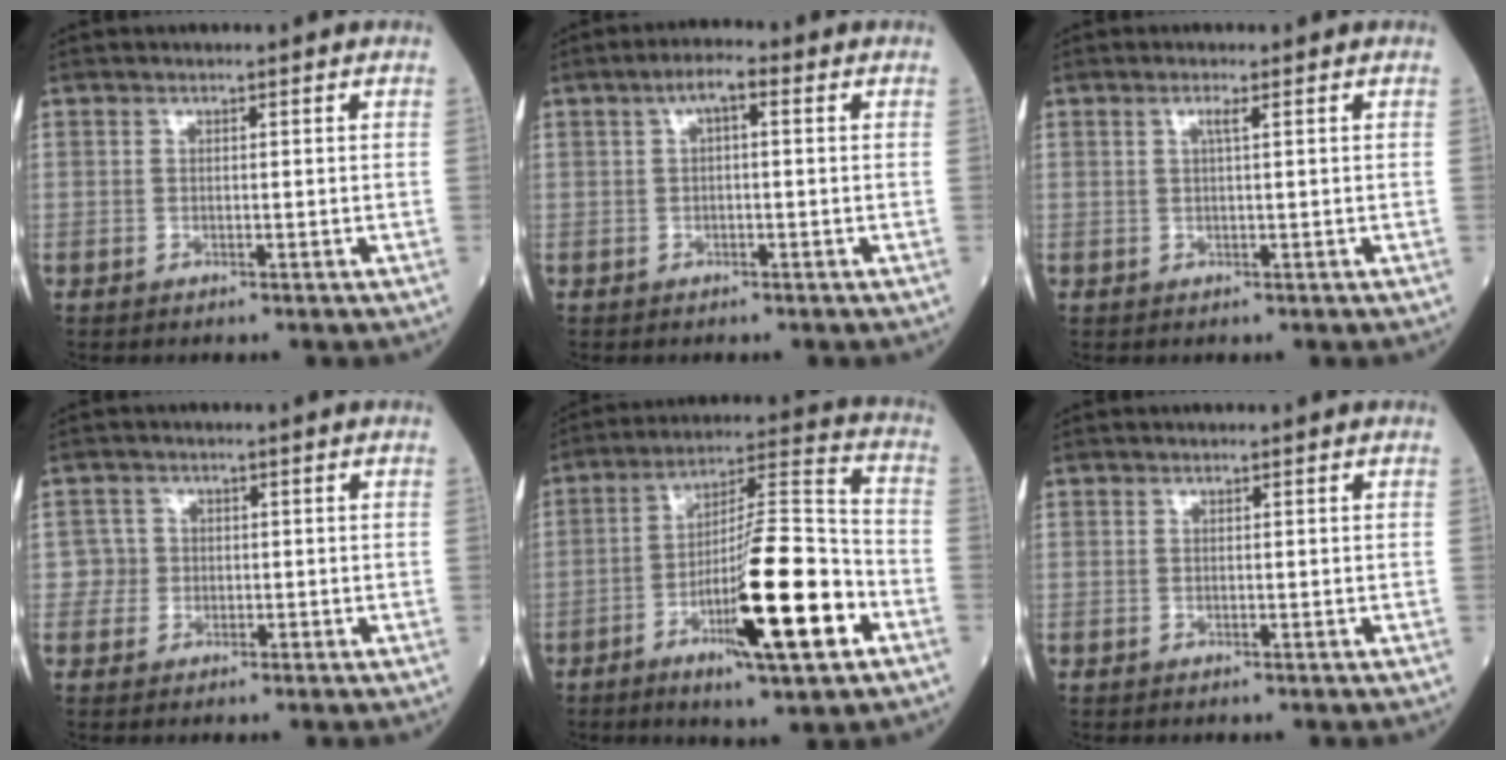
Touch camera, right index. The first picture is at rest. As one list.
[{"total": 3.2, "force": [0.9, 0.8, 2.9], "torque": [-0.051, 0.017, 0.016]}, {"total": 1.2, "force": [0.5, -0.2, 1.0], "torque": [-0.024, 0.002, 0.011]}, {"total": 2.1, "force": [-0.3, 2.1, -0.4], "torque": [0.020, 0.011, -0.010]}, {"total": 17.1, "force": [-6.5, 1.7, 15.7], "torque": [-0.266, -0.006, -0.103]}, {"total": 0.0}]